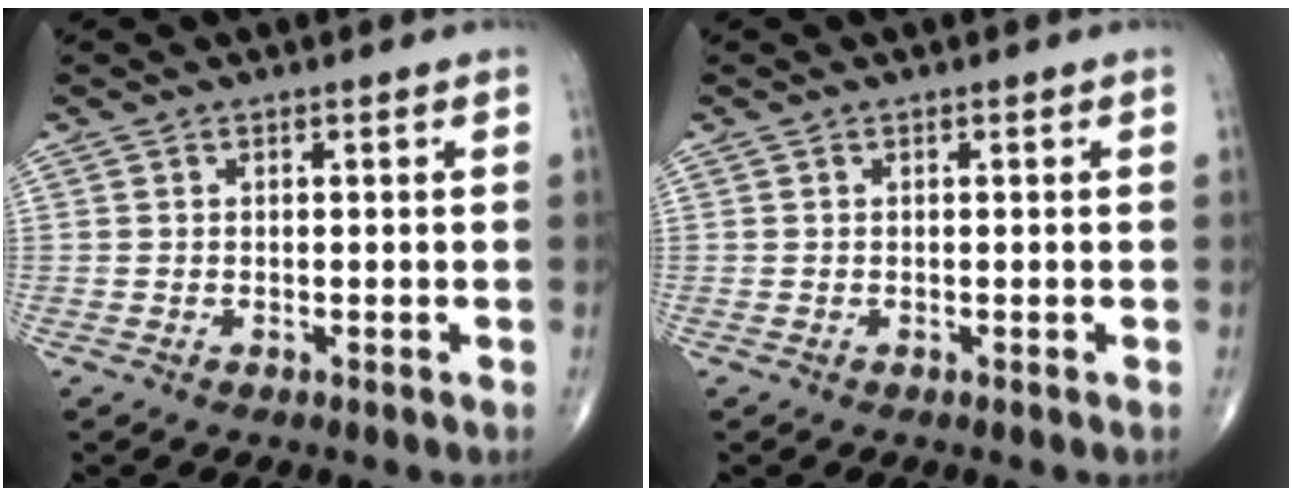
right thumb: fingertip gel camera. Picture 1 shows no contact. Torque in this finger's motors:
{"motor_torque": [-0.03, 0.03, -0.08, -0.08, 0.00]}